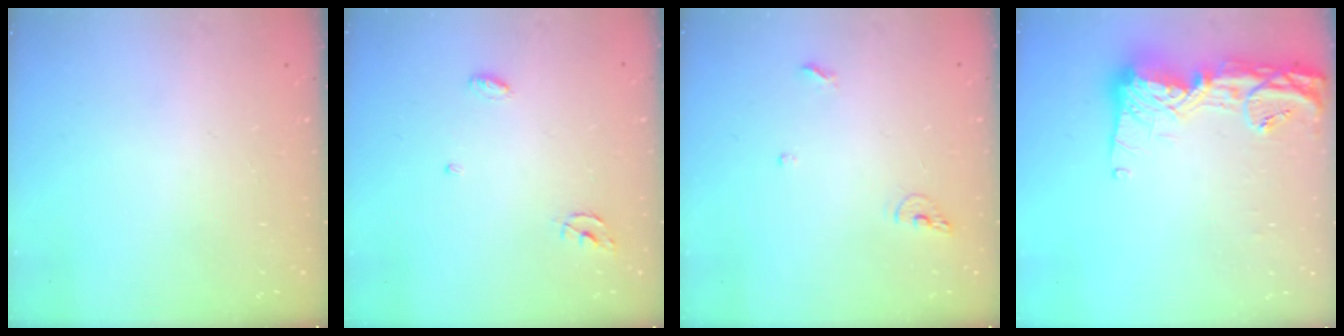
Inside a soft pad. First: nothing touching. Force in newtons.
{"total": 3.9, "press": 3.9, "slide": 0.2}
{"total": 6.8, "press": 6.6, "slide": 1.2}
{"total": 16.7, "press": 16.6, "slide": 1.5}